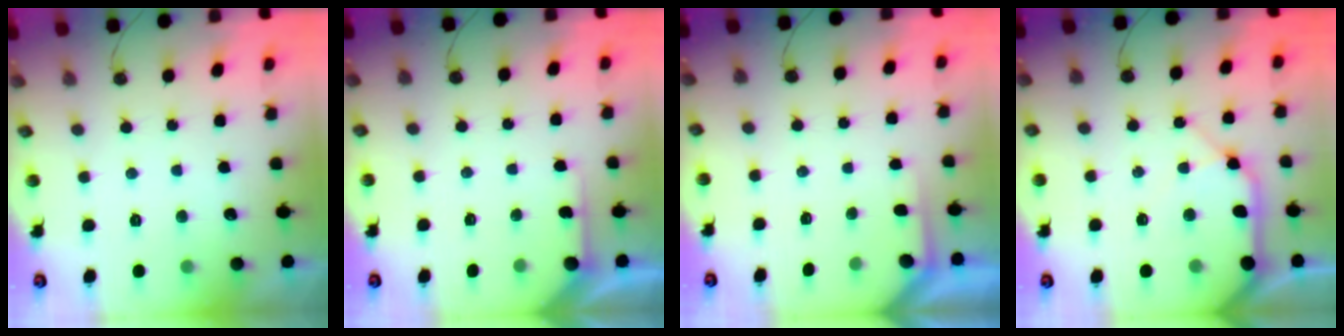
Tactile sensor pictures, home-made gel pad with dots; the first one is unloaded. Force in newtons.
{"total": 4.3, "press": 4.3, "slide": 0.2}
{"total": 1.7, "press": 1.7, "slide": 0.3}
{"total": 12.4, "press": 12.2, "slide": 1.9}